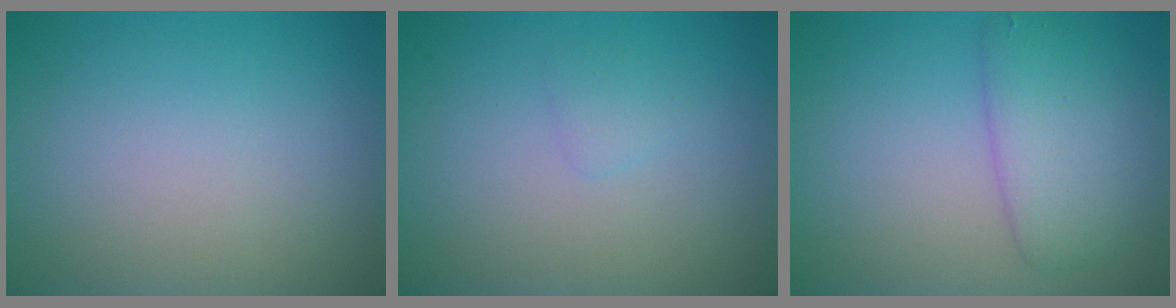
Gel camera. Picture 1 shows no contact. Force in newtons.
{"total": 0.8, "press": 0.8, "slide": 0.0}
{"total": 4.2, "press": 4.2, "slide": 0.1}